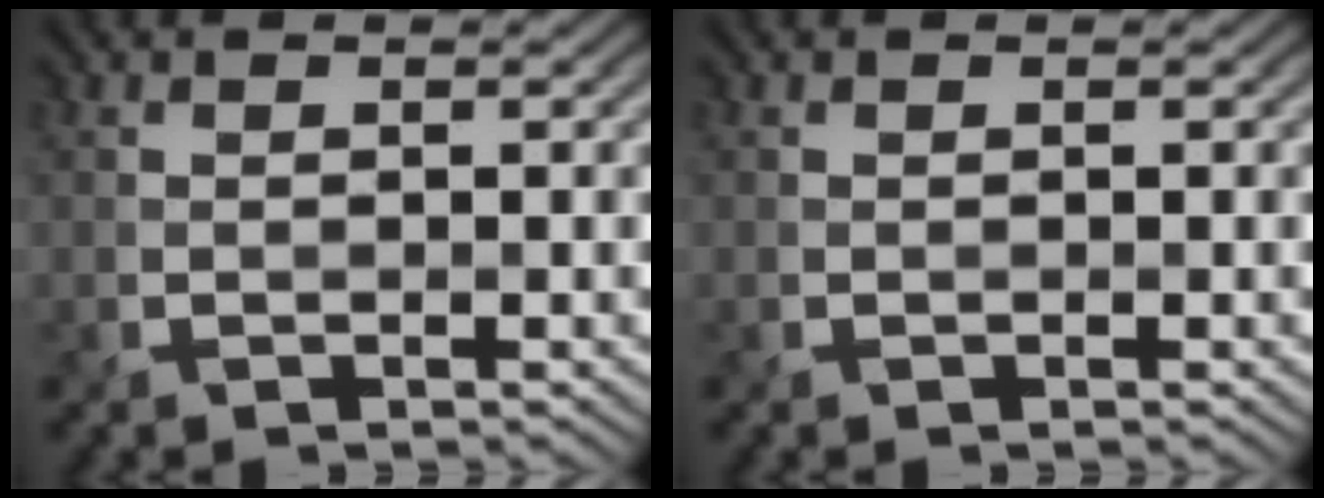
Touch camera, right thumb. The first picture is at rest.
{"total": 0.0}